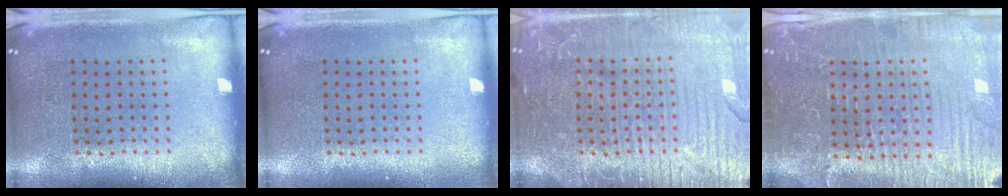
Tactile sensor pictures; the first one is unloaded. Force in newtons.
{"total": 0.0}
{"total": 4.9, "press": 4.8, "slide": 0.6}
{"total": 4.6, "press": 4.4, "slide": 1.3}